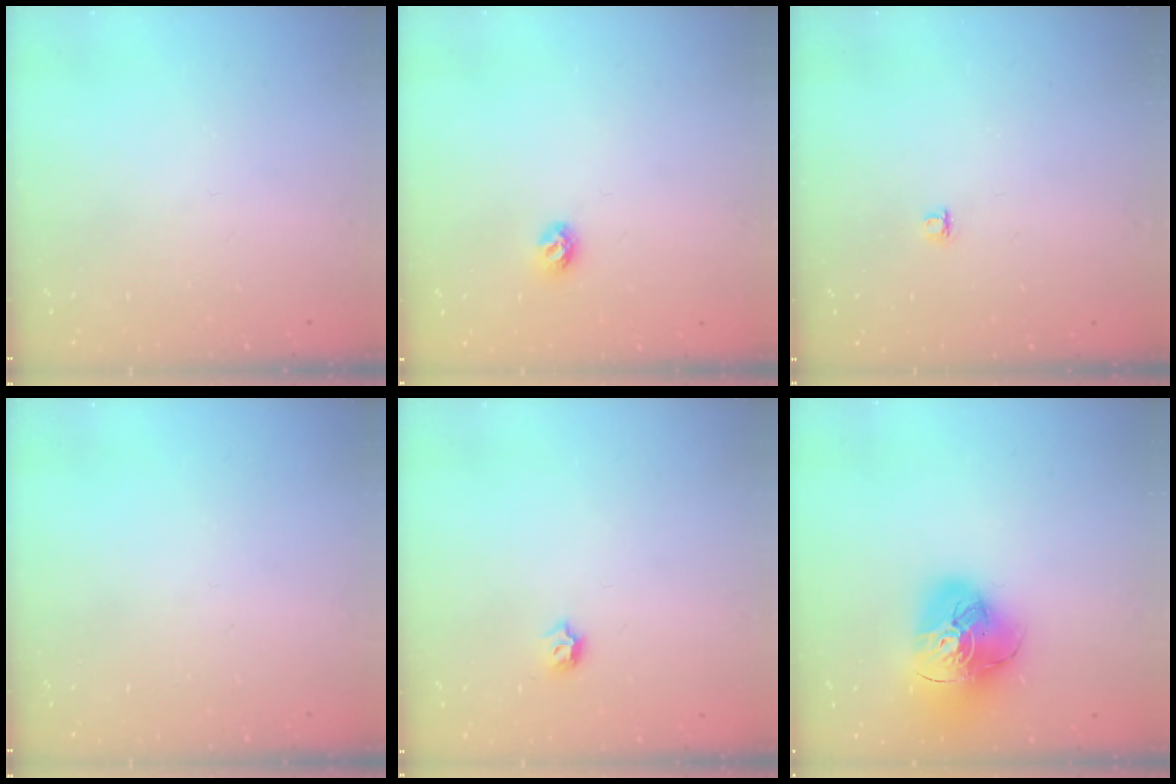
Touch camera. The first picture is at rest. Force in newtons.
{"total": 5.9, "press": 5.9, "slide": 0.8}
{"total": 3.8, "press": 3.8, "slide": 0.5}
{"total": 0.0}
{"total": 3.7, "press": 3.6, "slide": 0.6}
{"total": 19.0, "press": 18.8, "slide": 2.2}